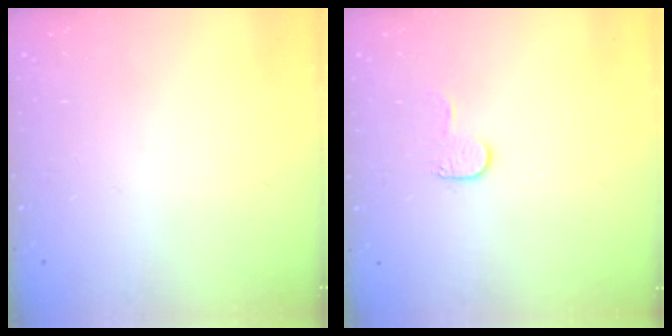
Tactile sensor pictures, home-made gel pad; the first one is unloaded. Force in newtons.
{"total": 4.1, "press": 4.1, "slide": 0.4}